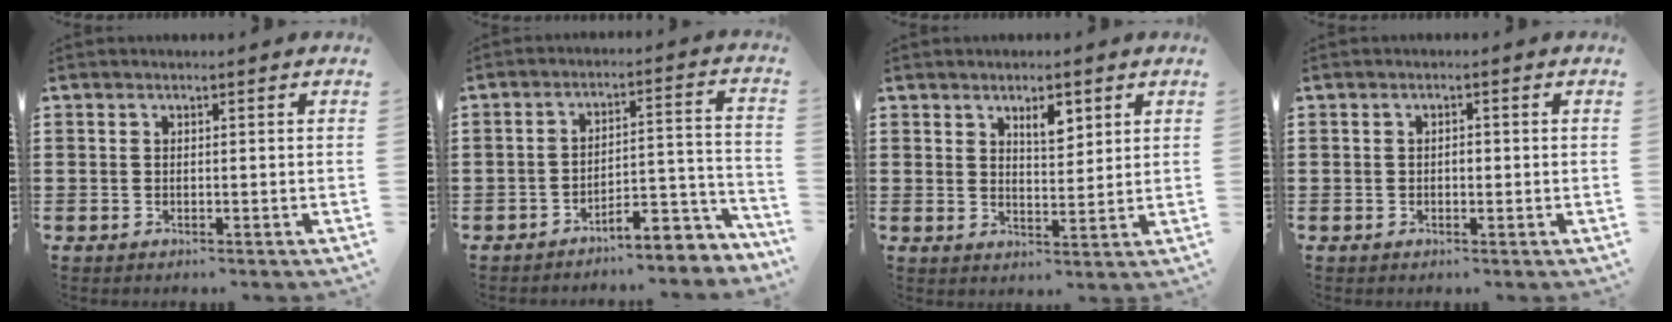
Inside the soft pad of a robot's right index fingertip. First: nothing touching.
{"total": 5.8, "force": [-5.2, 1.2, 2.2], "torque": [-0.032, 0.005, -0.101]}
{"total": 4.1, "force": [2.6, 1.8, 2.6], "torque": [-0.033, -0.002, 0.041]}
{"total": 1.1, "force": [-0.2, 0.6, 0.9], "torque": [-0.018, 0.001, -0.004]}